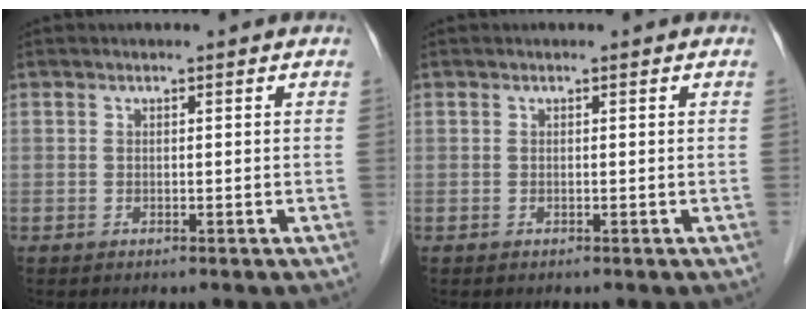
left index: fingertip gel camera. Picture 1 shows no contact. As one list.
[{"total": 0.0}]